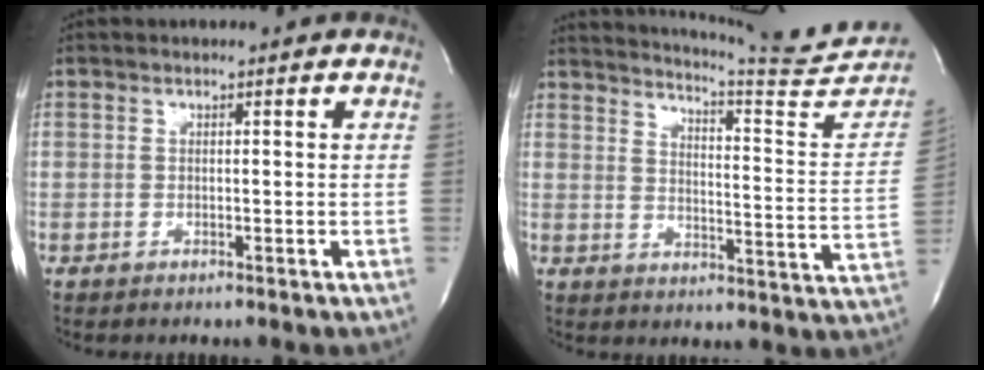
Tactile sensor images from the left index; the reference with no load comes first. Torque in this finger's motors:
{"motor_torque": [0.45, -1.07, 0.01, 0.00]}